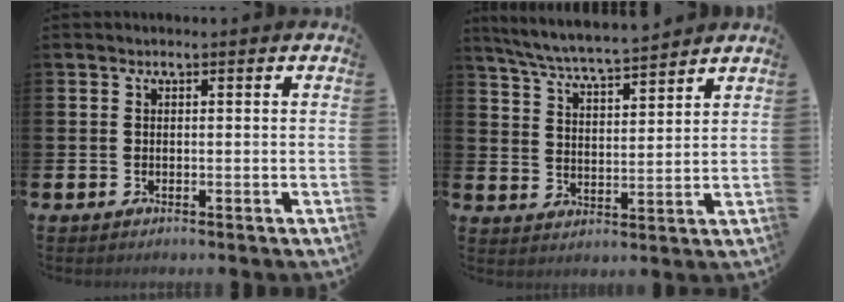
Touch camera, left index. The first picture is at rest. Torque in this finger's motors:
{"motor_torque": [0.11, -0.36, 0.64, 0.16]}